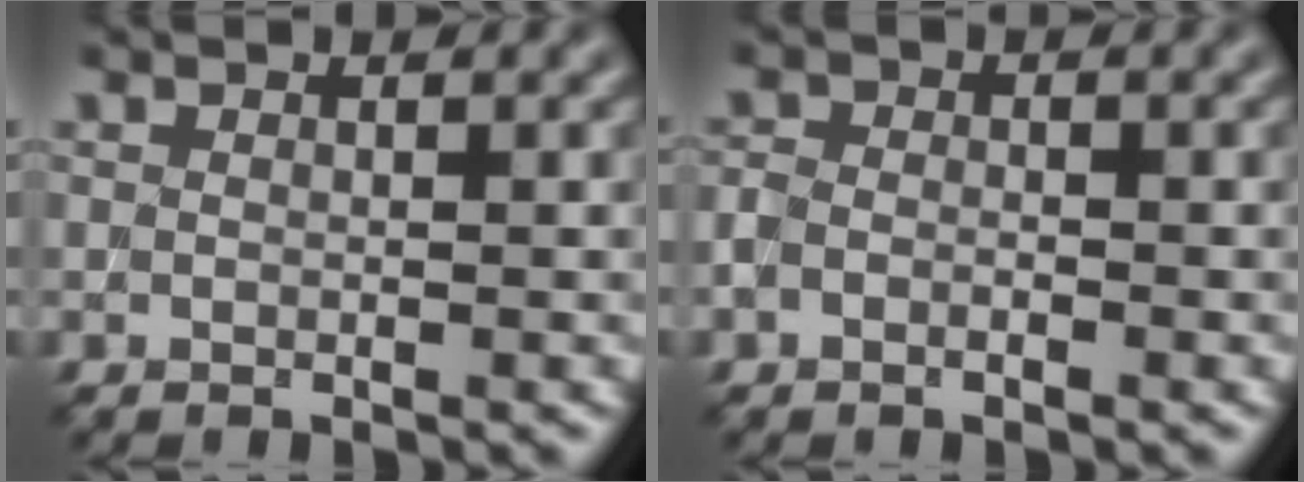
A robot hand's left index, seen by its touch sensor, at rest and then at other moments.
{"total": 1.3, "force": [-0.7, 0.8, 0.7], "torque": [-0.018, 0.003, -0.018]}